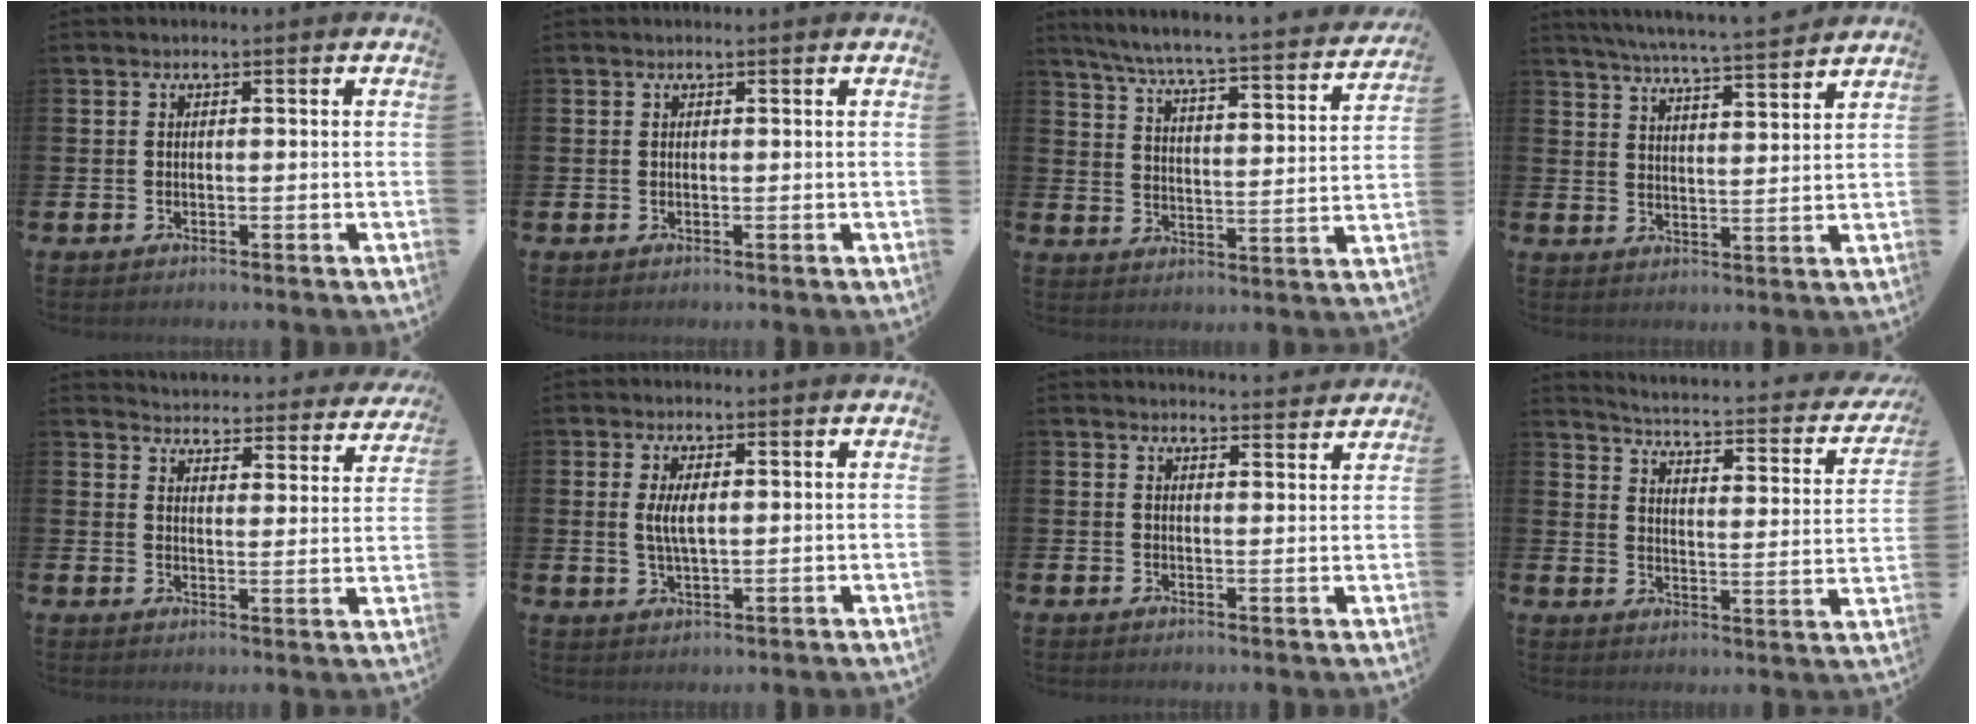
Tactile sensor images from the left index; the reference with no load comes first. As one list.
[{"total": 0.0}, {"total": 6.4, "force": [5.8, 0.0, 2.7], "torque": [-0.076, -0.049, 0.094]}, {"total": 6.0, "force": [5.8, -0.5, 1.5], "torque": [-0.044, -0.043, 0.101]}, {"total": 4.2, "force": [4.1, 0.6, 0.1], "torque": [-0.015, -0.038, 0.067]}, {"total": 3.6, "force": [0.9, 1.3, 3.2], "torque": [-0.063, 0.004, 0.014]}, {"total": 2.9, "force": [2.9, 0.1, -0.1], "torque": [0.005, -0.021, 0.051]}, {"total": 2.9, "force": [2.5, 0.7, 1.3], "torque": [-0.042, -0.033, 0.029]}]